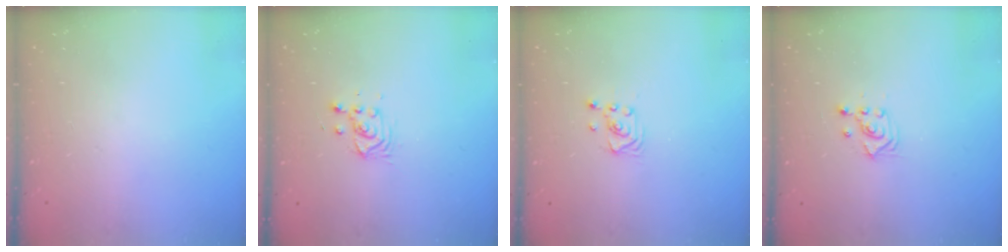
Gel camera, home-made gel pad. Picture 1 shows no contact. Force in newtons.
{"total": 3.6, "press": 3.6, "slide": 0.1}
{"total": 2.6, "press": 2.6, "slide": 0.3}
{"total": 2.4, "press": 2.2, "slide": 0.8}